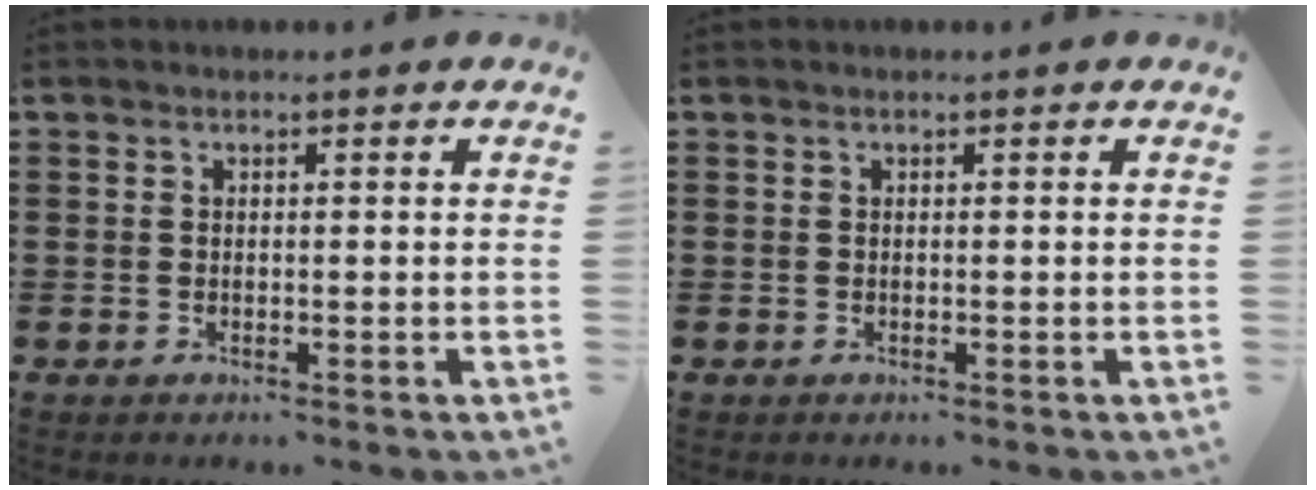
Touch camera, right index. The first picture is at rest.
{"total": 0.0}